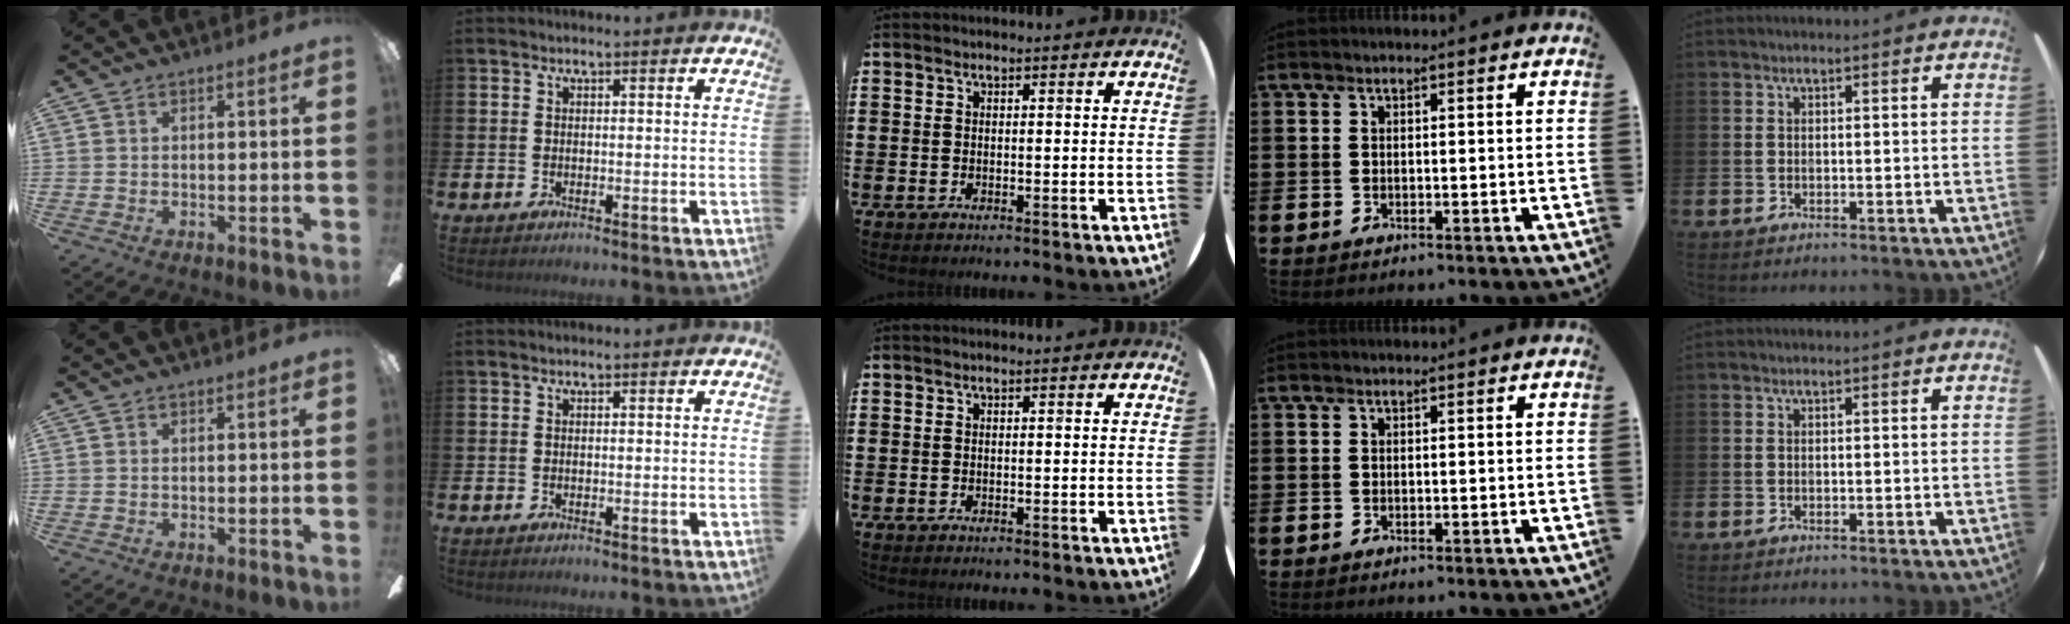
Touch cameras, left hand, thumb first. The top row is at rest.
{}